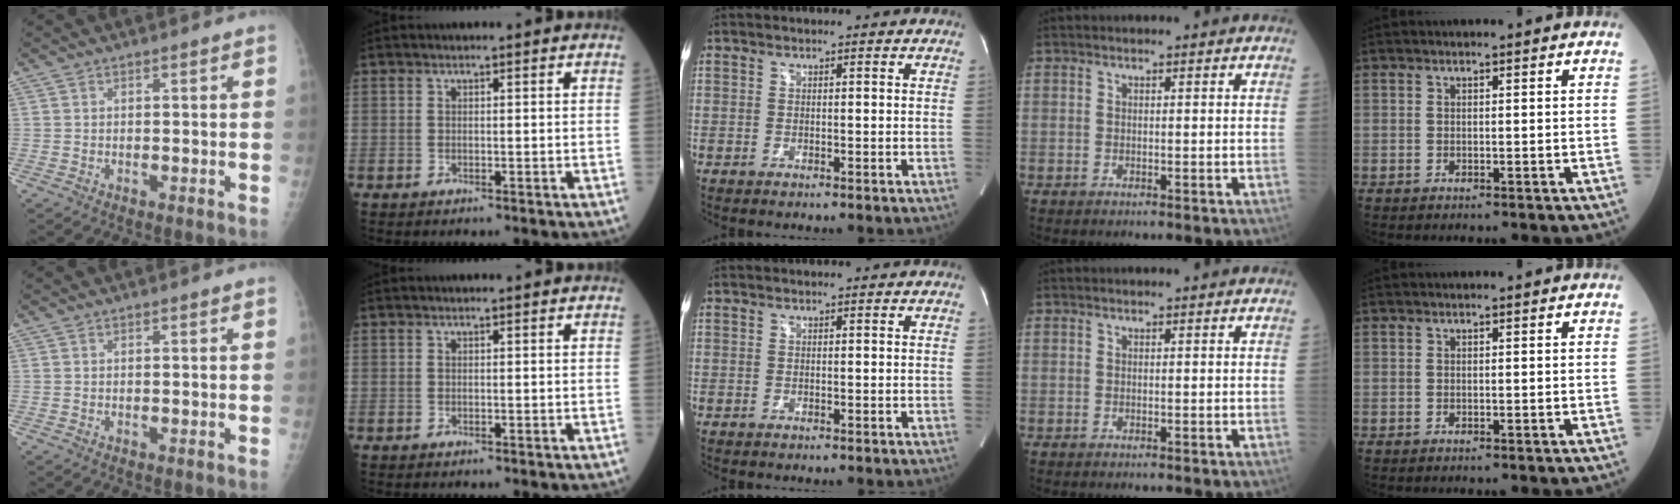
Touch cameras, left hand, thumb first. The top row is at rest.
{}